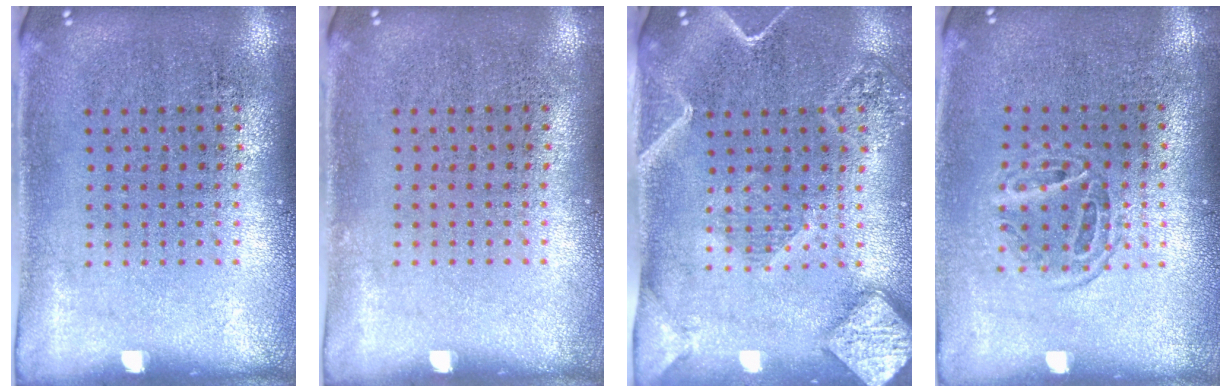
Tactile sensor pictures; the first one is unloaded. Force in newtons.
{"total": 0.0}
{"total": 2.6, "press": 2.2, "slide": 1.3}
{"total": 1.1, "press": 1.0, "slide": 0.5}